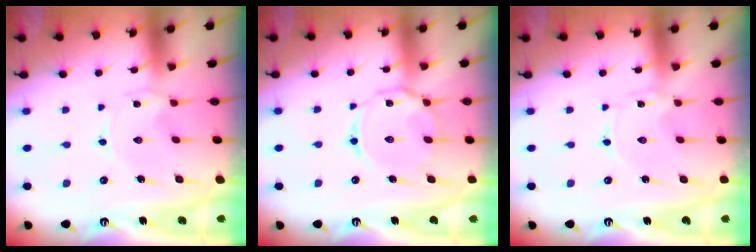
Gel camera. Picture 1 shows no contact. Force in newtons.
{"total": 9.9, "press": 9.9, "slide": 0.8}
{"total": 0.0}